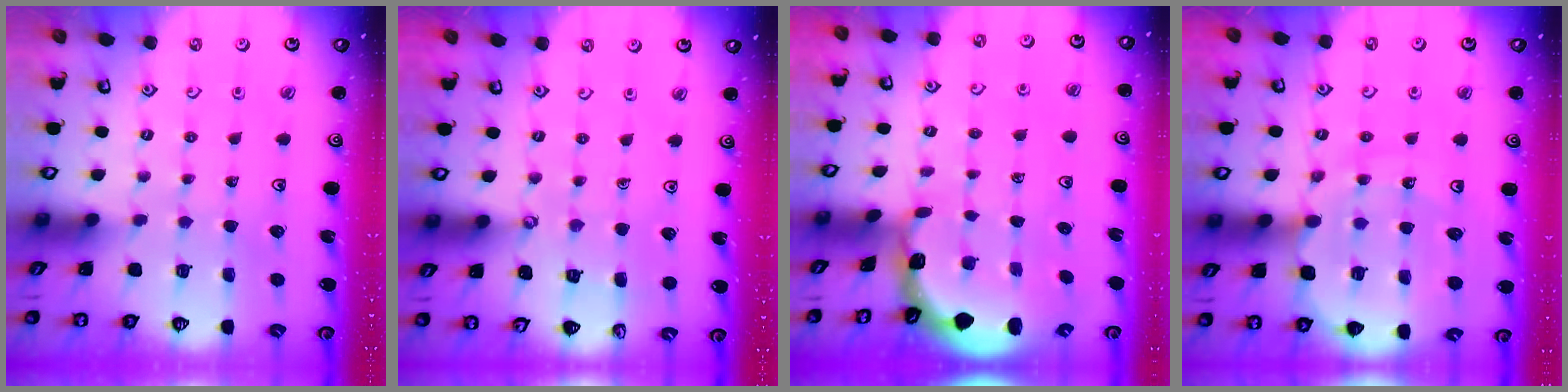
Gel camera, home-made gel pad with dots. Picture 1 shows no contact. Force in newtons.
{"total": 3.7, "press": 3.7, "slide": 0.5}
{"total": 0.9, "press": 0.9, "slide": 0.2}
{"total": 11.7, "press": 11.5, "slide": 2.3}